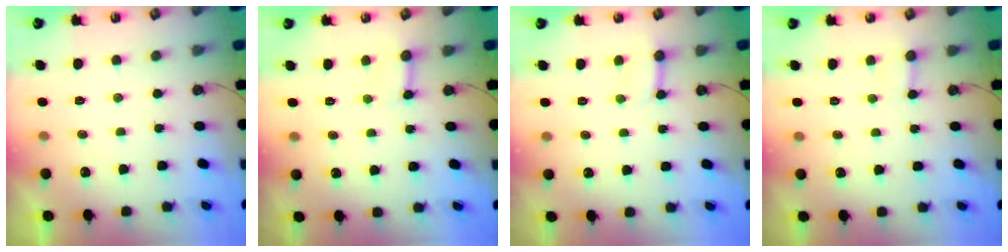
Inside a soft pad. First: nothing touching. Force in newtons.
{"total": 2.8, "press": 2.8, "slide": 0.2}
{"total": 6.2, "press": 6.2, "slide": 0.5}
{"total": 2.0, "press": 2.0, "slide": 0.0}